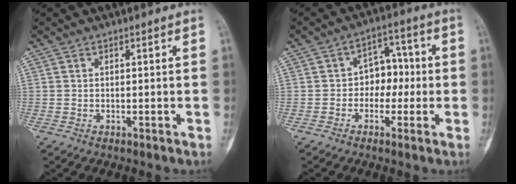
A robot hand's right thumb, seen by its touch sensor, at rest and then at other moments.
{"total": 6.9, "force": [-0.7, 5.2, 4.4], "torque": [-0.019, 0.029, -0.024]}